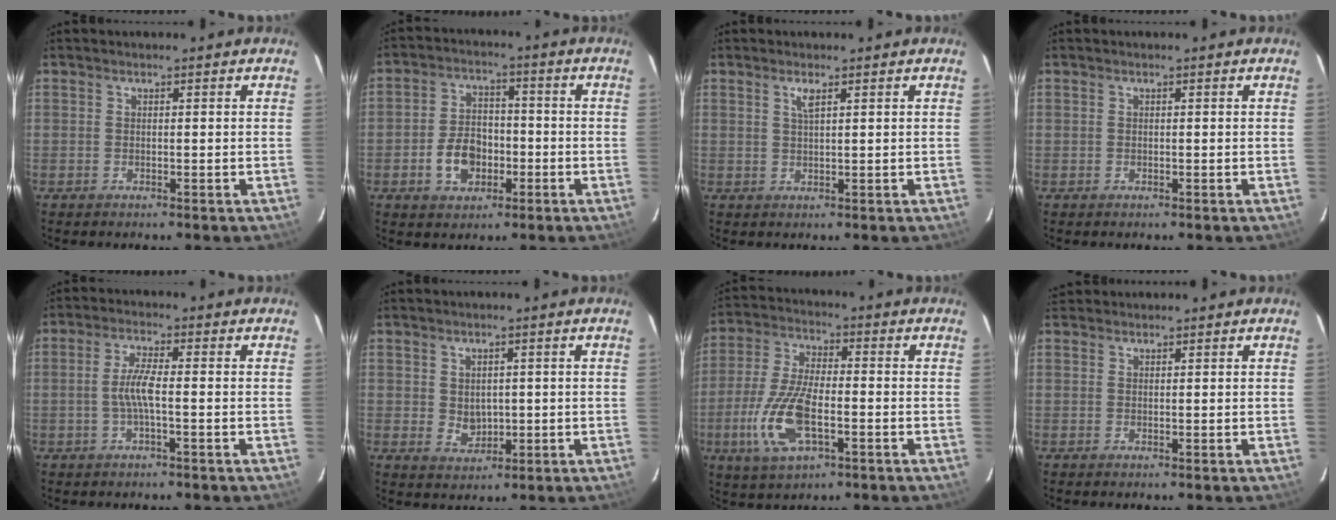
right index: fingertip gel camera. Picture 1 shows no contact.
{"total": 8.2, "force": [-2.8, 5.8, 5.0], "torque": [-0.102, 0.019, -0.040]}
{"total": 1.8, "force": [1.0, 0.3, 1.5], "torque": [-0.029, 0.001, 0.018]}
{"total": 0.0}
{"total": 4.4, "force": [-0.9, 0.3, 4.3], "torque": [-0.088, 0.002, -0.016]}
{"total": 3.6, "force": [0.4, 3.0, 1.9], "torque": [-0.031, 0.000, 0.014]}
{"total": 13.0, "force": [-4.1, 5.3, 11.2], "torque": [-0.243, -0.006, -0.077]}
{"total": 1.9, "force": [1.7, 0.9, 0.1], "torque": [-0.001, 0.013, 0.028]}